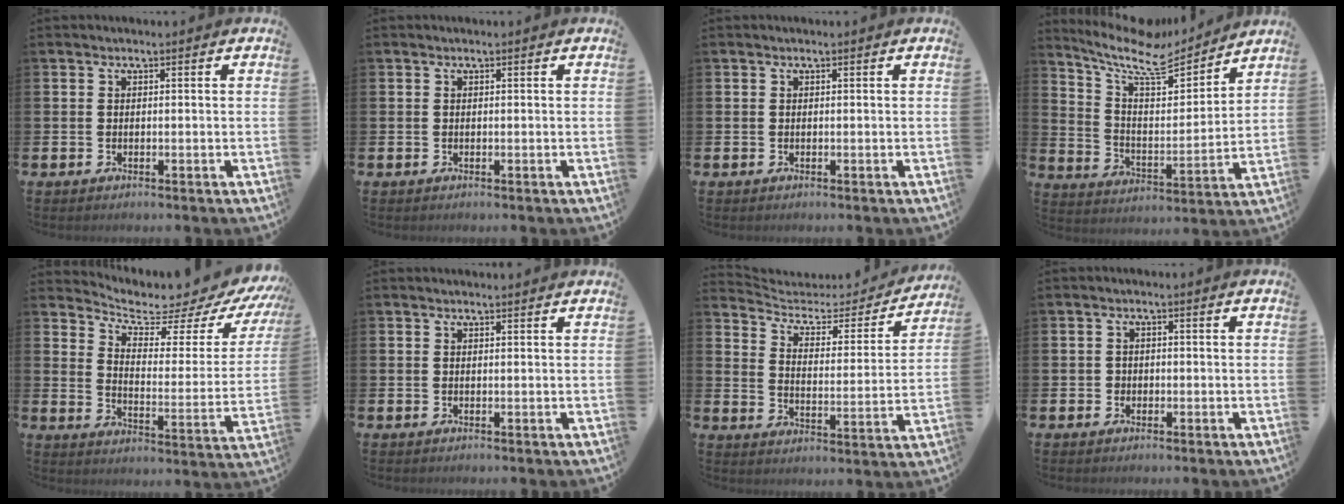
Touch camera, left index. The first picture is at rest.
{"total": 0.0}
{"total": 0.0}
{"total": 10.3, "force": [8.7, 3.1, 4.6], "torque": [-0.117, -0.061, 0.146]}
{"total": 5.6, "force": [5.2, 1.5, 1.5], "torque": [-0.041, -0.058, 0.076]}
{"total": 0.7, "force": [0.7, -0.1, 0.1], "torque": [0.009, -0.005, 0.012]}
{"total": 5.0, "force": [4.2, 2.4, 1.2], "torque": [-0.055, -0.035, 0.065]}
{"total": 1.0, "force": [-0.1, 1.0, 0.1], "torque": [0.006, 0.003, -0.006]}